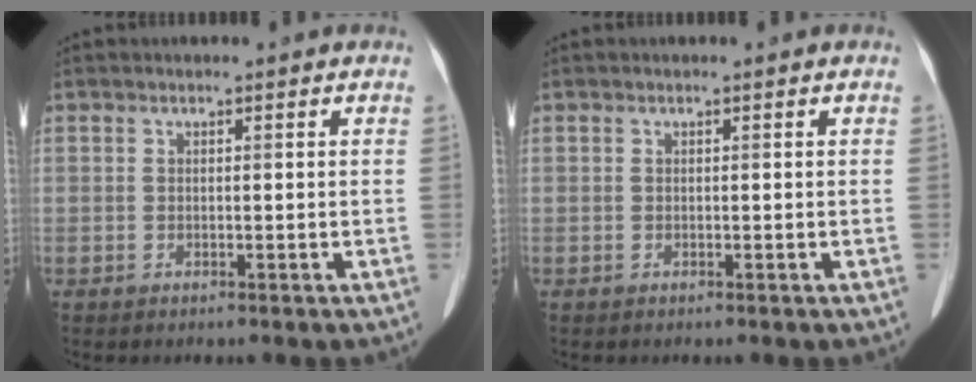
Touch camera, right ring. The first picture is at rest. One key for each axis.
{"total": 0.0}